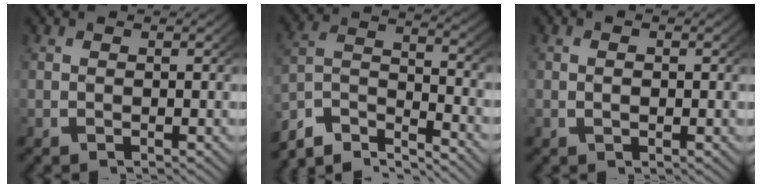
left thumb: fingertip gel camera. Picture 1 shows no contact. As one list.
[{"total": 10.0, "force": [-5.5, 6.3, 5.5], "torque": [-0.122, -0.037, -0.091]}, {"total": 0.7, "force": [-0.2, 0.4, 0.5], "torque": [-0.013, -0.002, -0.002]}]